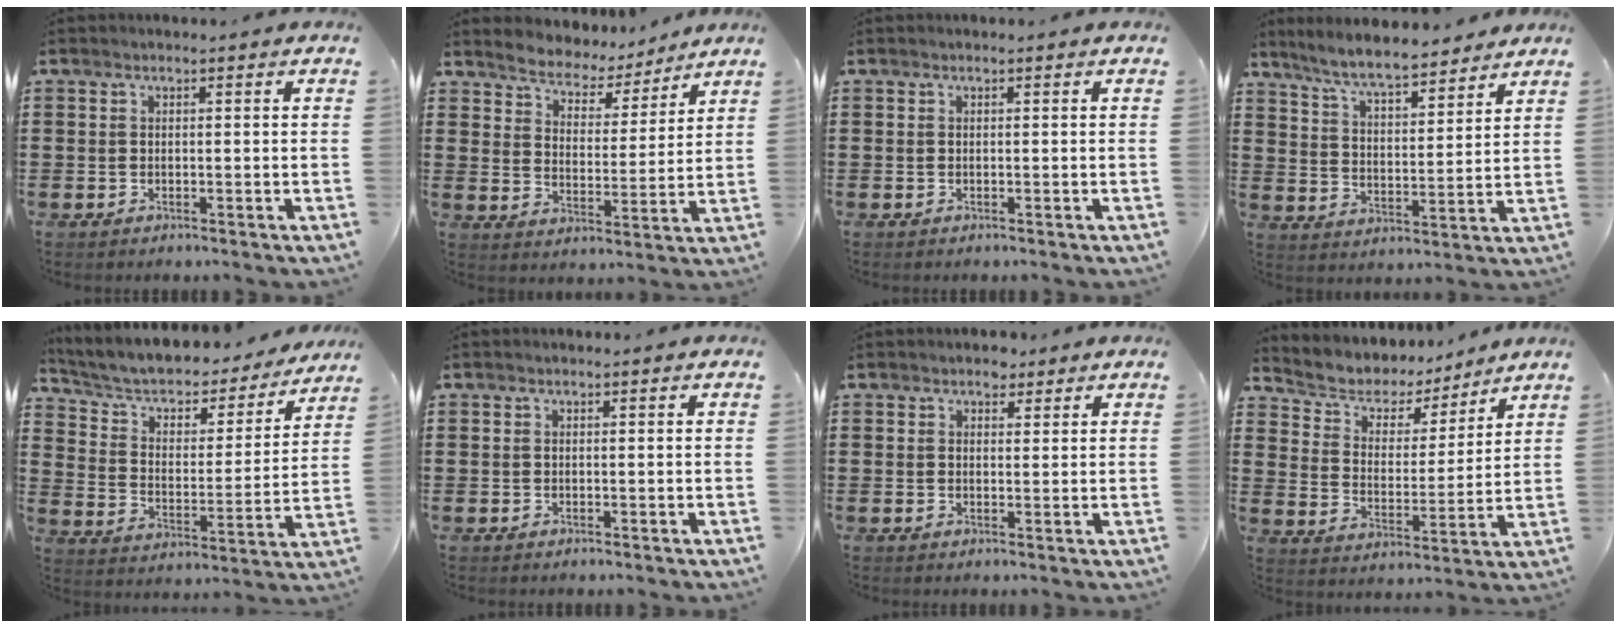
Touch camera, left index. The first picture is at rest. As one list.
[{"total": 4.7, "force": [4.6, 0.7, -0.5], "torque": [-0.021, -0.037, 0.075]}, {"total": 0.0}, {"total": 7.1, "force": [6.4, 0.7, 2.9], "torque": [-0.081, -0.028, 0.114]}, {"total": 4.4, "force": [3.2, 2.7, 1.7], "torque": [-0.055, -0.024, 0.045]}, {"total": 0.0}, {"total": 2.3, "force": [1.8, 1.3, 0.6], "torque": [-0.008, 0.004, 0.032]}, {"total": 5.5, "force": [4.8, 2.6, 0.5], "torque": [-0.046, -0.029, 0.081]}]